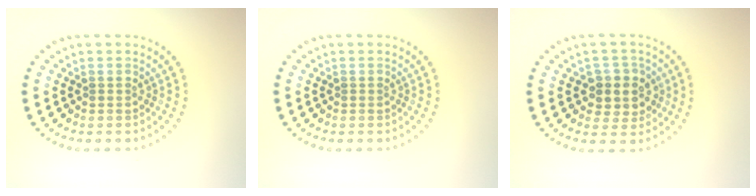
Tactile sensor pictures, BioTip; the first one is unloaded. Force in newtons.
{"total": 0.0}
{"total": 3.3, "press": 3.0, "slide": 1.3}